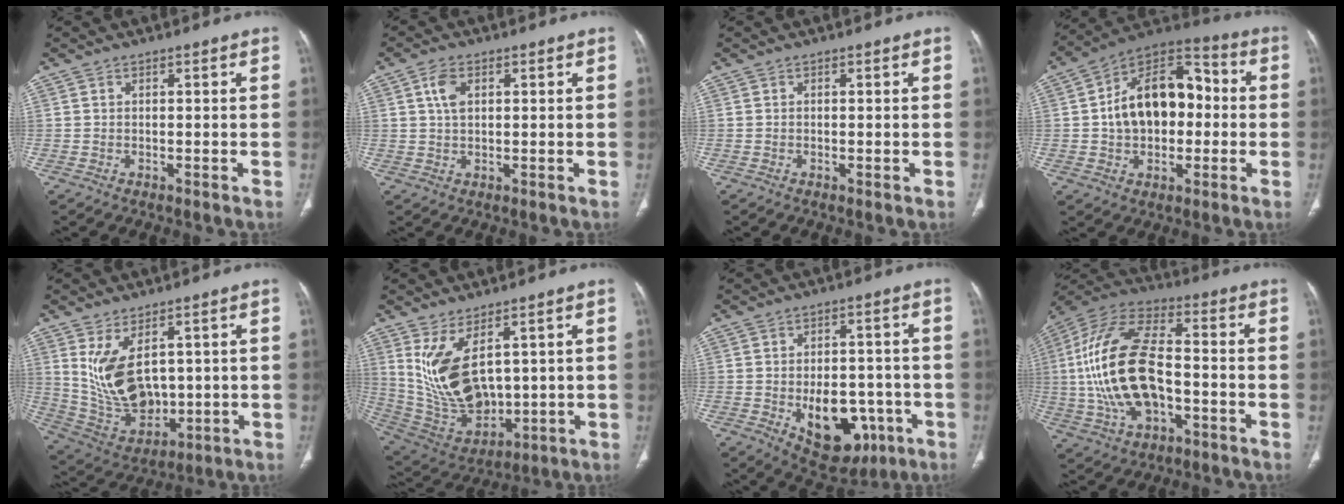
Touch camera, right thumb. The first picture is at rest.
{"total": 4.2, "force": [1.4, 2.4, 3.1], "torque": [-0.061, 0.002, 0.029]}
{"total": 0.0}
{"total": 18.0, "force": [0.4, 11.9, 13.4], "torque": [-0.178, 0.039, 0.001]}
{"total": 13.1, "force": [3.1, 7.8, 10.0], "torque": [-0.169, -0.021, 0.087]}
{"total": 14.8, "force": [4.5, 7.9, 11.7], "torque": [-0.209, -0.027, 0.119]}
{"total": 14.5, "force": [-4.5, 8.9, 10.5], "torque": [-0.109, 0.019, -0.043]}
{"total": 21.7, "force": [-2.3, 11.6, 18.2], "torque": [-0.375, 0.027, -0.037]}